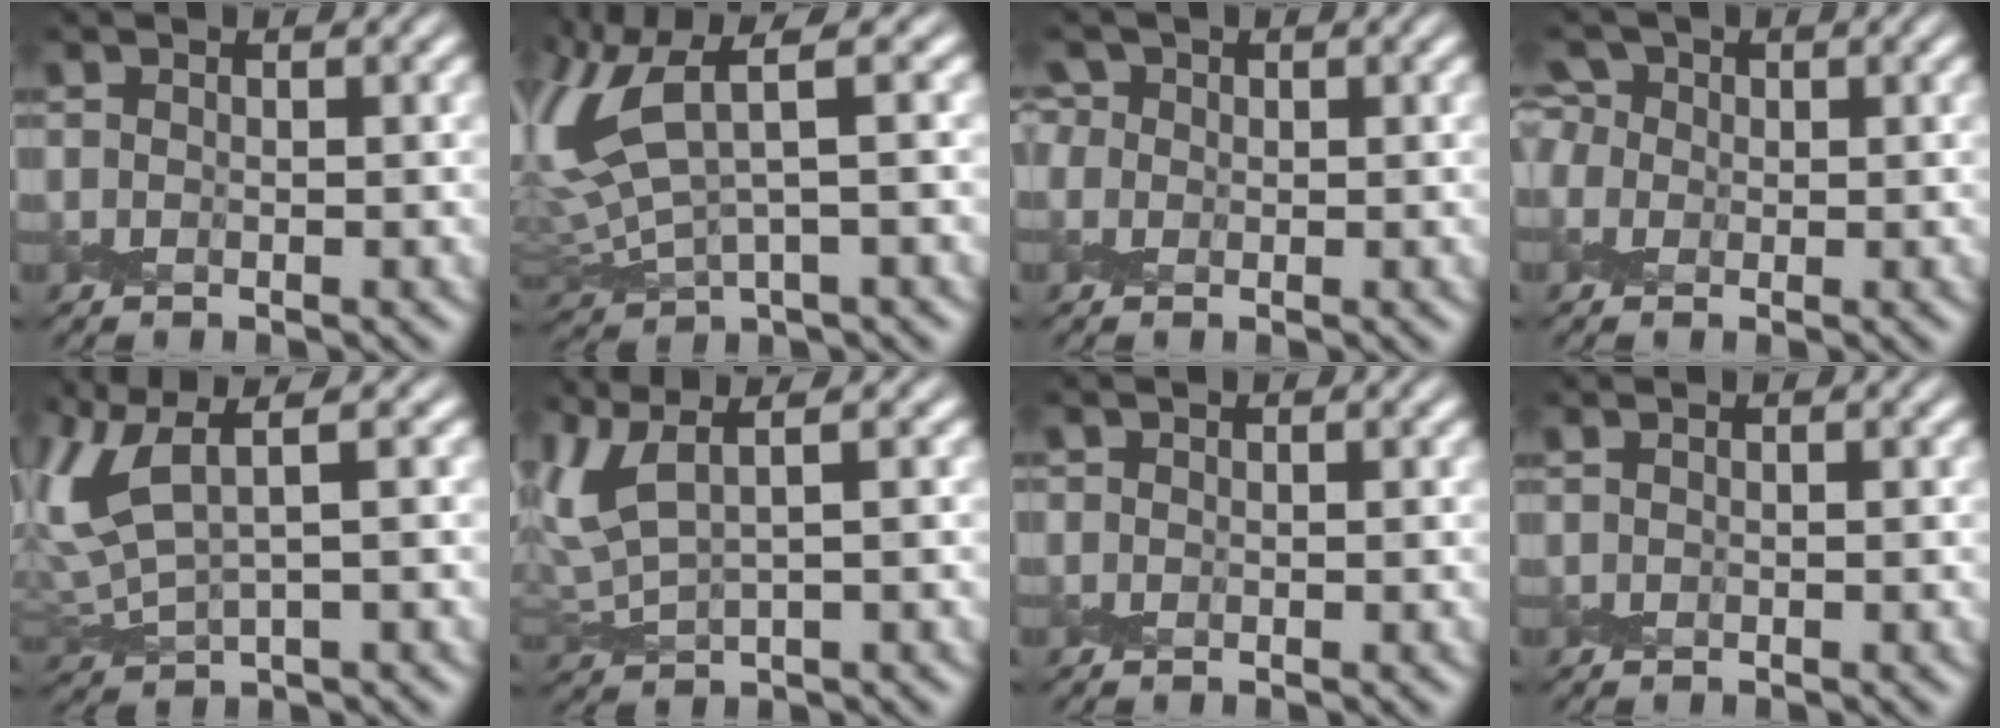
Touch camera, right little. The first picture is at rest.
{"total": 7.4, "force": [1.8, 2.8, 6.6], "torque": [-0.173, 0.004, 0.039]}
{"total": 2.1, "force": [0.7, 1.7, 1.0], "torque": [-0.027, 0.012, -0.004]}
{"total": 3.4, "force": [1.1, 2.7, 1.8], "torque": [-0.059, 0.016, 0.004]}
{"total": 5.6, "force": [2.1, 2.0, 4.8], "torque": [-0.129, 0.010, 0.044]}
{"total": 3.6, "force": [1.6, 1.0, 3.1], "torque": [-0.091, 0.009, 0.036]}
{"total": 0.0}
{"total": 0.0}